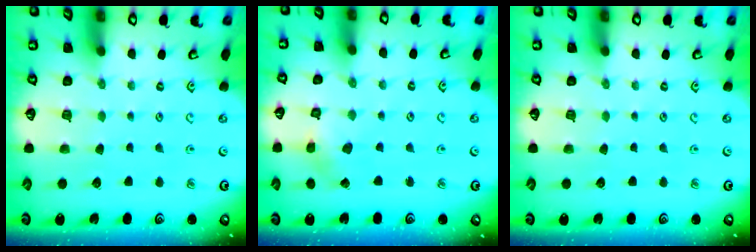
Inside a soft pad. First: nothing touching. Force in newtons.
{"total": 2.3, "press": 2.3, "slide": 0.4}
{"total": 0.0}